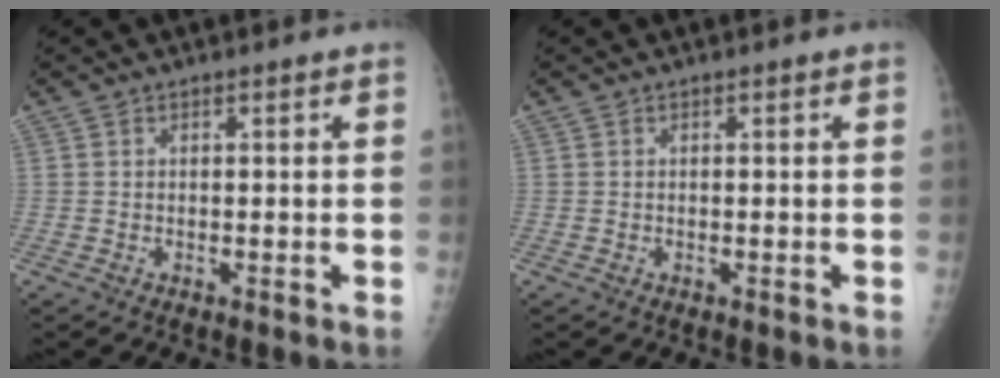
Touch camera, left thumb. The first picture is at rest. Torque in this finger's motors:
{"motor_torque": [-0.22, -0.01, -0.11, -0.11, 0.00]}